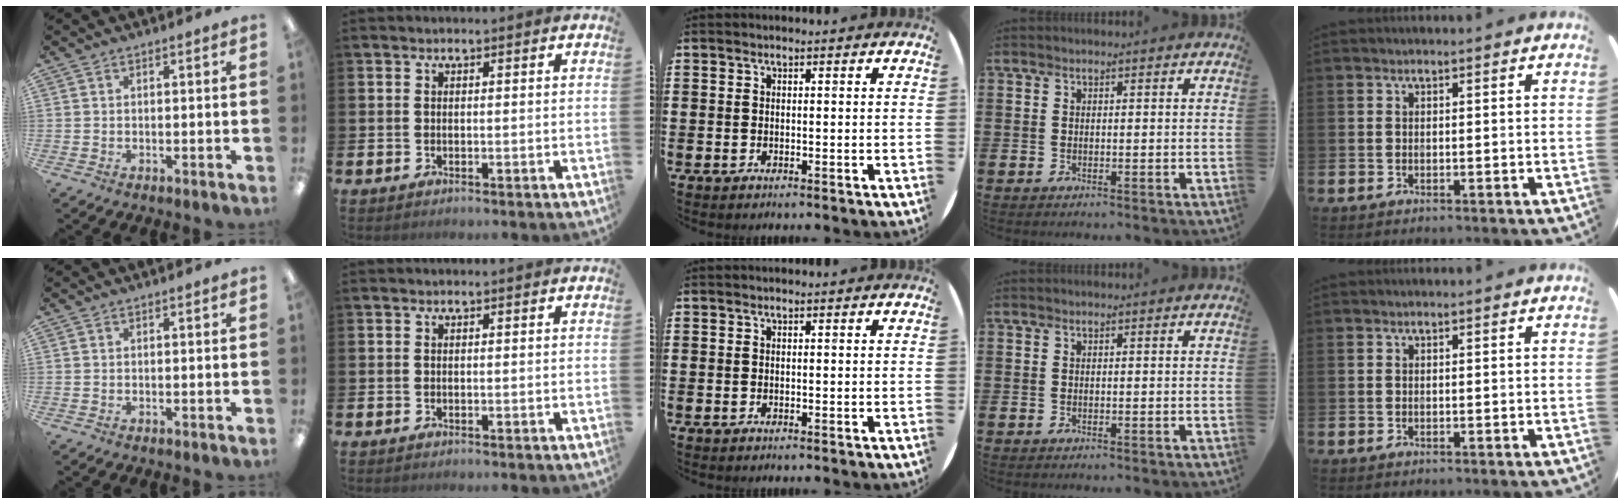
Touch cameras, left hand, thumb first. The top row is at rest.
{}